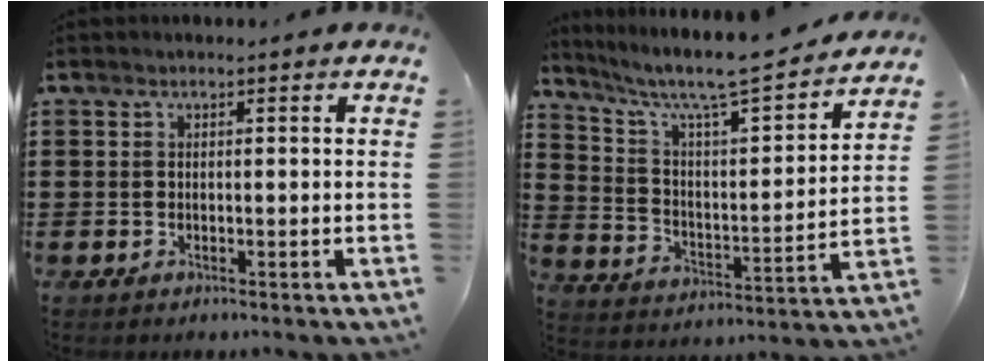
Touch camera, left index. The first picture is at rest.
{"total": 7.1, "force": [6.2, 0.5, 3.4], "torque": [-0.097, -0.053, 0.097]}